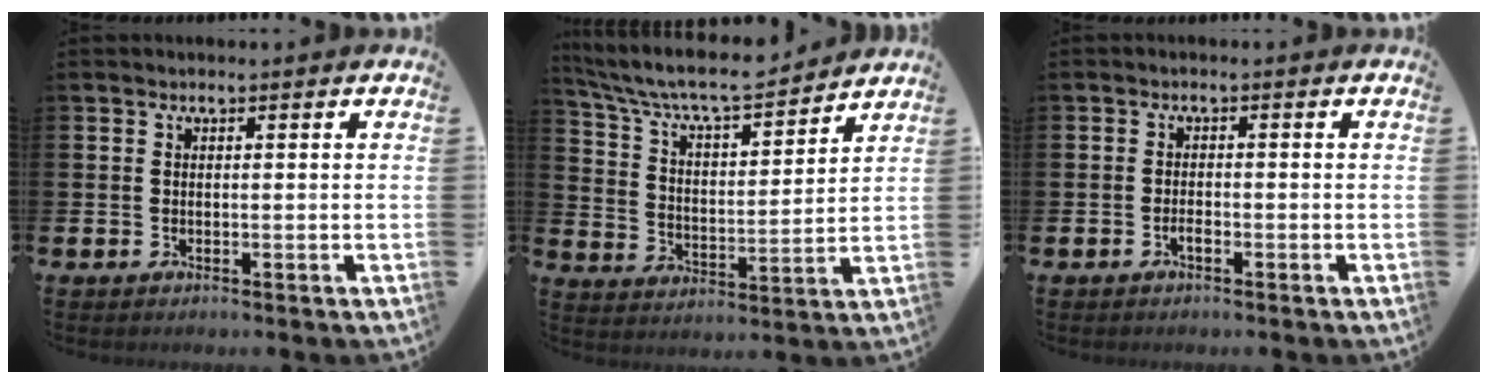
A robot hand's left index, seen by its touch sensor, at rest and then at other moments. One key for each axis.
{"total": 7.9, "fx": 7.4, "fy": 1.3, "fz": 2.6, "tx": -0.087, "ty": -0.050, "tz": 0.126}
{"total": 1.3, "fx": -0.7, "fy": 0.5, "fz": 1.0, "tx": -0.026, "ty": 0.002, "tz": -0.012}